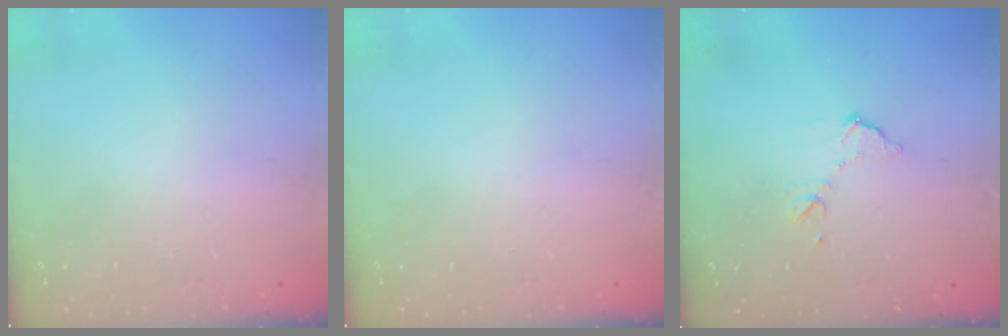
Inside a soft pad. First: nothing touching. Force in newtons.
{"total": 0.0}
{"total": 7.7, "press": 7.7, "slide": 0.4}